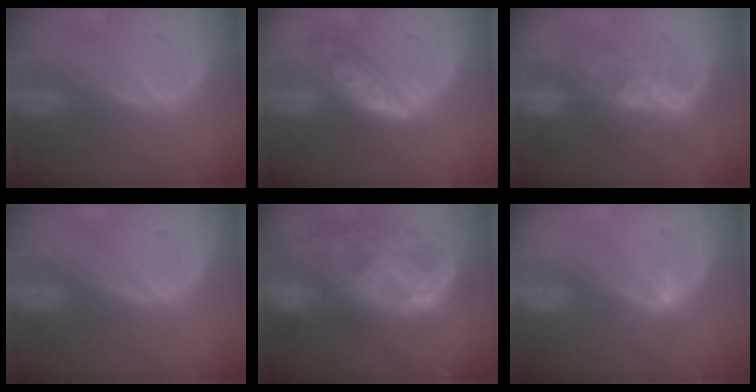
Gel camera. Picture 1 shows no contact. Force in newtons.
{"total": 7.4, "press": 7.4, "slide": 0.5}
{"total": 6.7, "press": 6.0, "slide": 3.0}
{"total": 0.0}
{"total": 11.3, "press": 9.5, "slide": 6.0}
{"total": 1.9, "press": 1.5, "slide": 1.1}